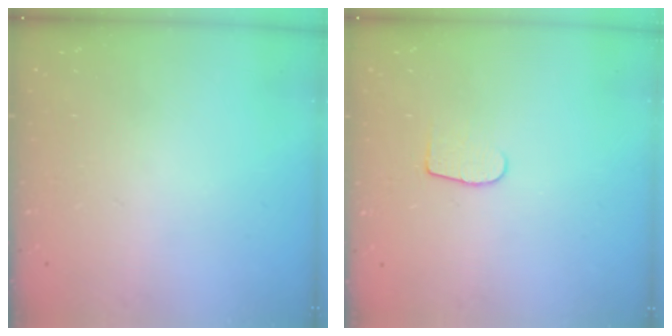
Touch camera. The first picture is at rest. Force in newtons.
{"total": 5.8, "press": 5.8, "slide": 0.5}